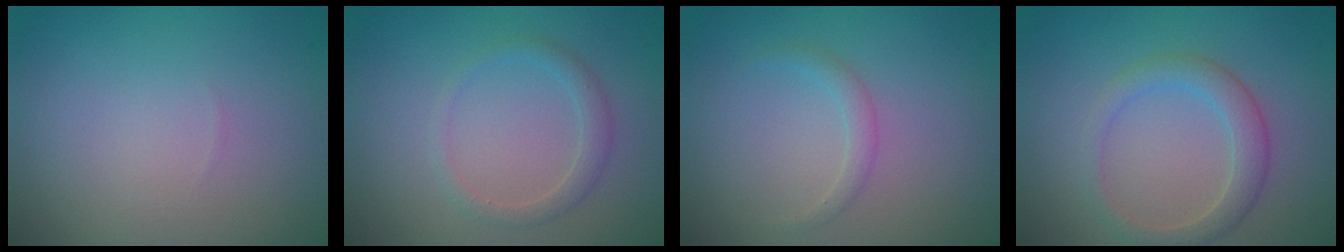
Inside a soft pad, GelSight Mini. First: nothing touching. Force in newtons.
{"total": 1.6, "press": 1.6, "slide": 0.1}
{"total": 1.1, "press": 1.1, "slide": 0.0}
{"total": 2.7, "press": 2.7, "slide": 0.1}